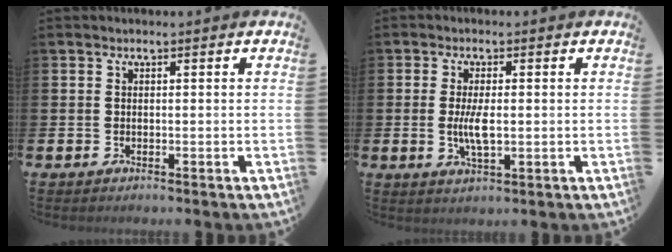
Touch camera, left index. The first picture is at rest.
{"total": 4.0, "force": [0.1, 1.4, 3.8], "torque": [-0.074, -0.001, -0.003]}